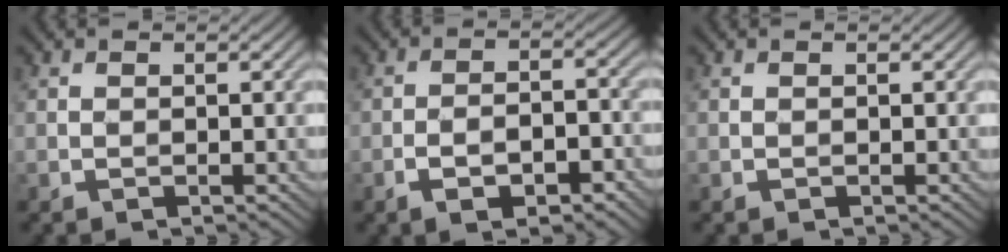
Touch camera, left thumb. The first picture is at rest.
{"total": 5.6, "force": [-3.0, 2.2, 4.2], "torque": [-0.069, 0.002, -0.048]}
{"total": 0.0}